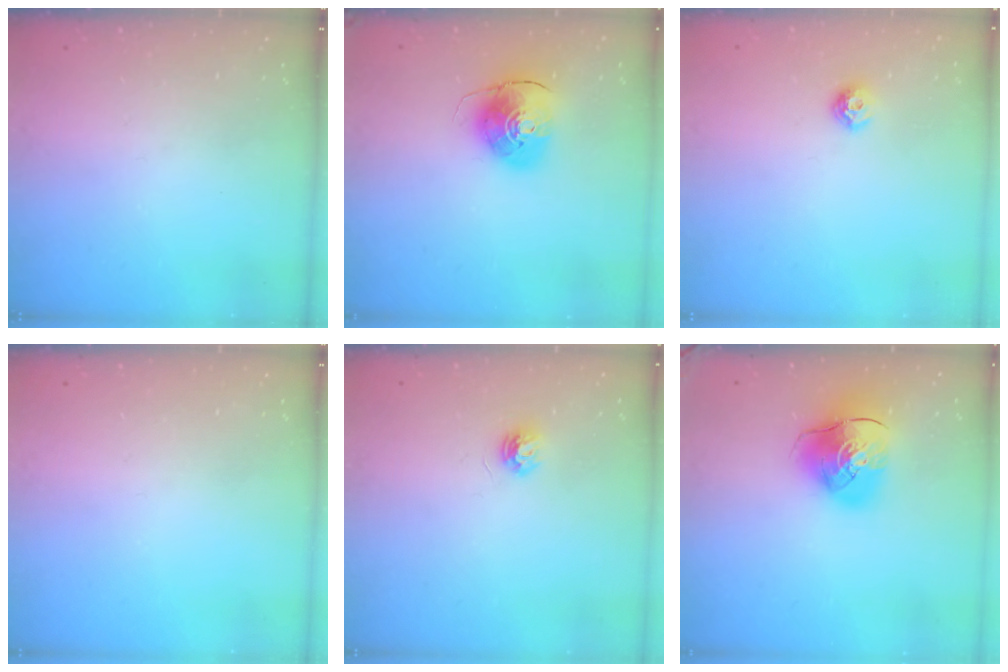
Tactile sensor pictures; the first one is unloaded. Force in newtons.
{"total": 9.2, "press": 9.1, "slide": 1.2}
{"total": 7.1, "press": 7.1, "slide": 0.8}
{"total": 0.0}
{"total": 4.7, "press": 4.6, "slide": 0.5}
{"total": 13.0, "press": 12.9, "slide": 1.8}